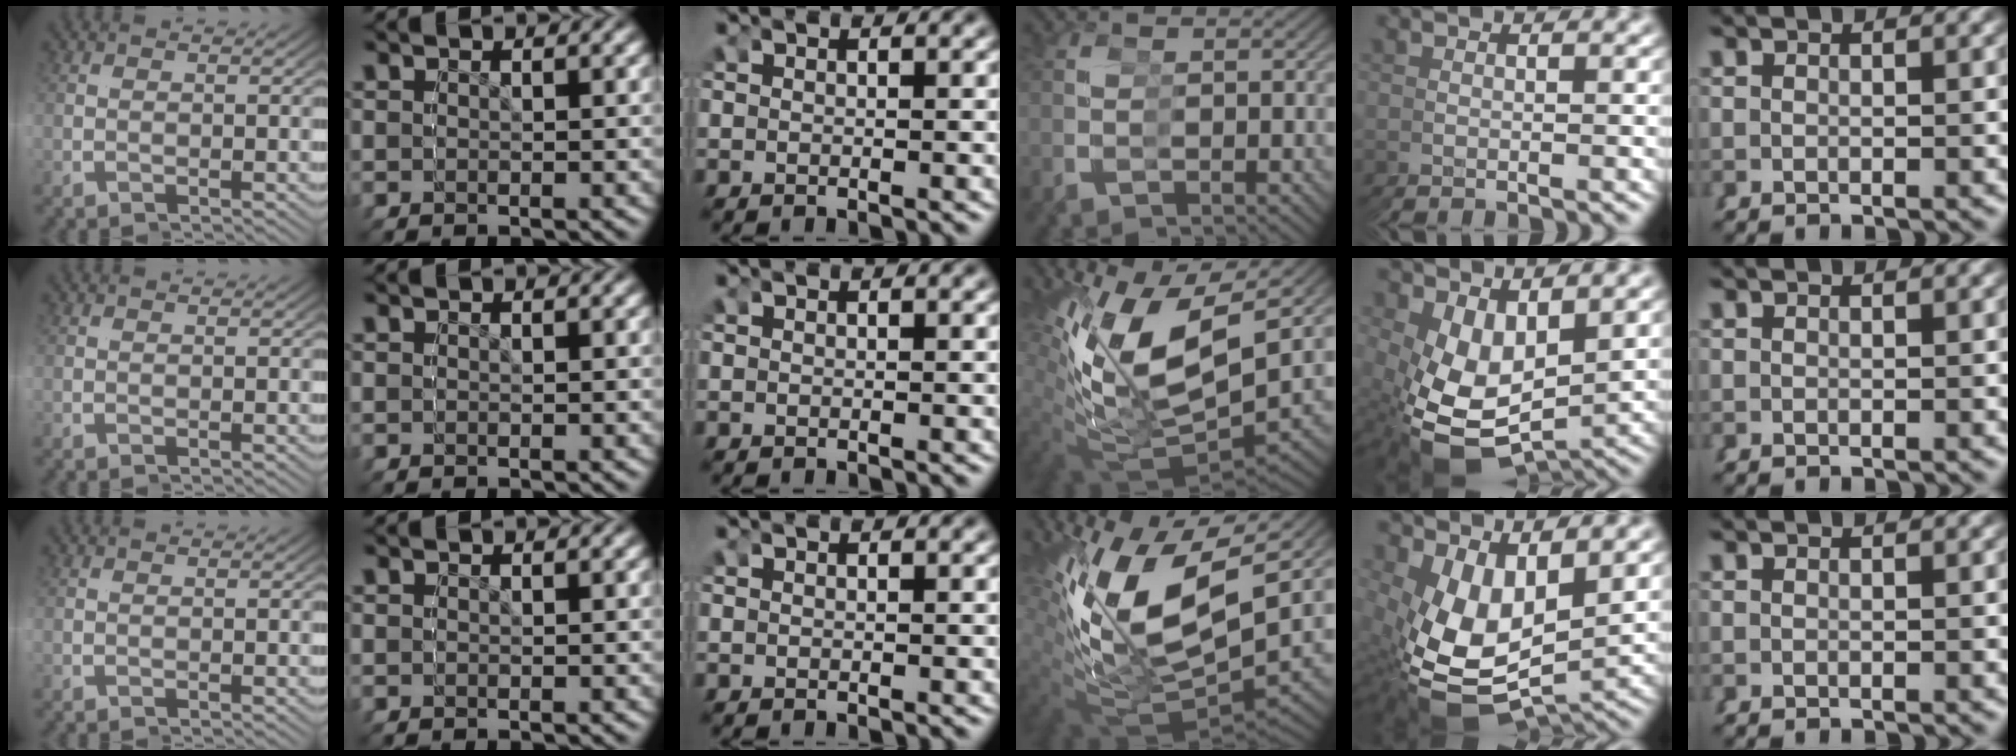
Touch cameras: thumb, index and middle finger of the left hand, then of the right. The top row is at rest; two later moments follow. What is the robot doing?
{"motion": "grasp_and_lifting", "object": "glue stick"}